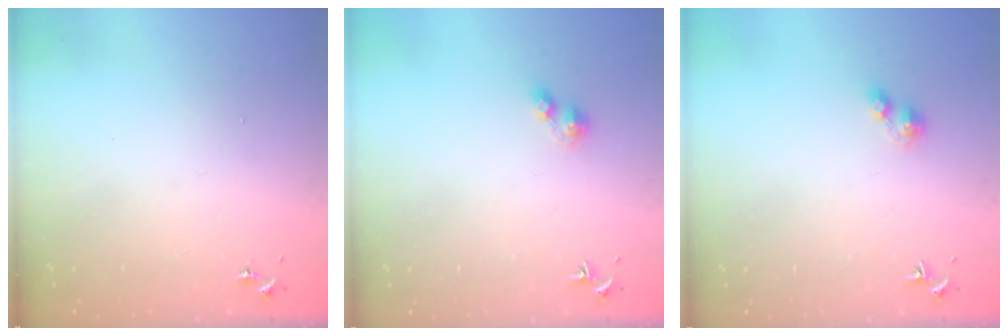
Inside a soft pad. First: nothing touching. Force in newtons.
{"total": 4.0, "press": 3.9, "slide": 0.6}
{"total": 4.0, "press": 3.9, "slide": 0.6}